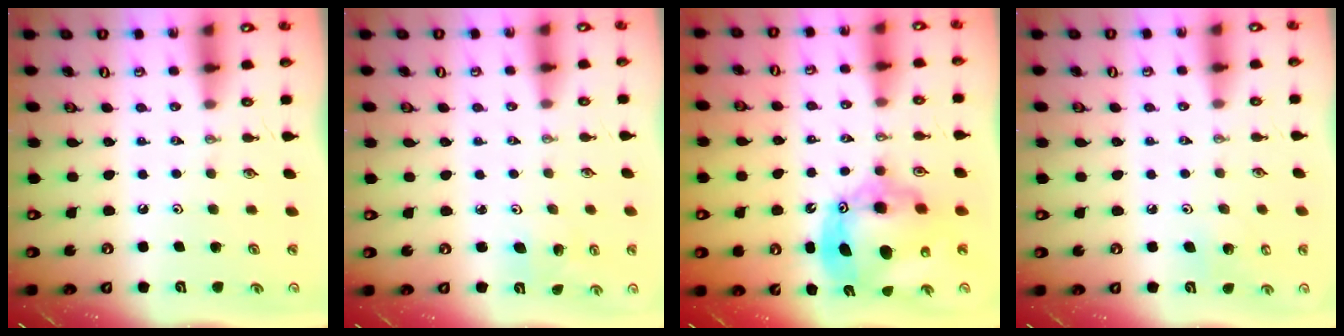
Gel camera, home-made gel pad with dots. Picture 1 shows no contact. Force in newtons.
{"total": 2.5, "press": 2.5, "slide": 0.1}
{"total": 16.8, "press": 16.7, "slide": 1.8}
{"total": 5.7, "press": 5.7, "slide": 0.4}